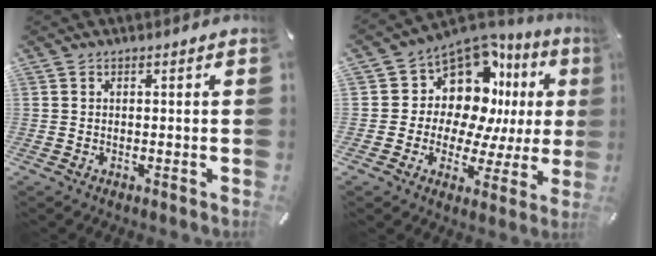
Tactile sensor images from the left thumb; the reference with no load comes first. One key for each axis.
{"total": 13.1, "fx": 6.2, "fy": 9.8, "fz": 6.0, "tx": -0.104, "ty": -0.074, "tz": 0.115}